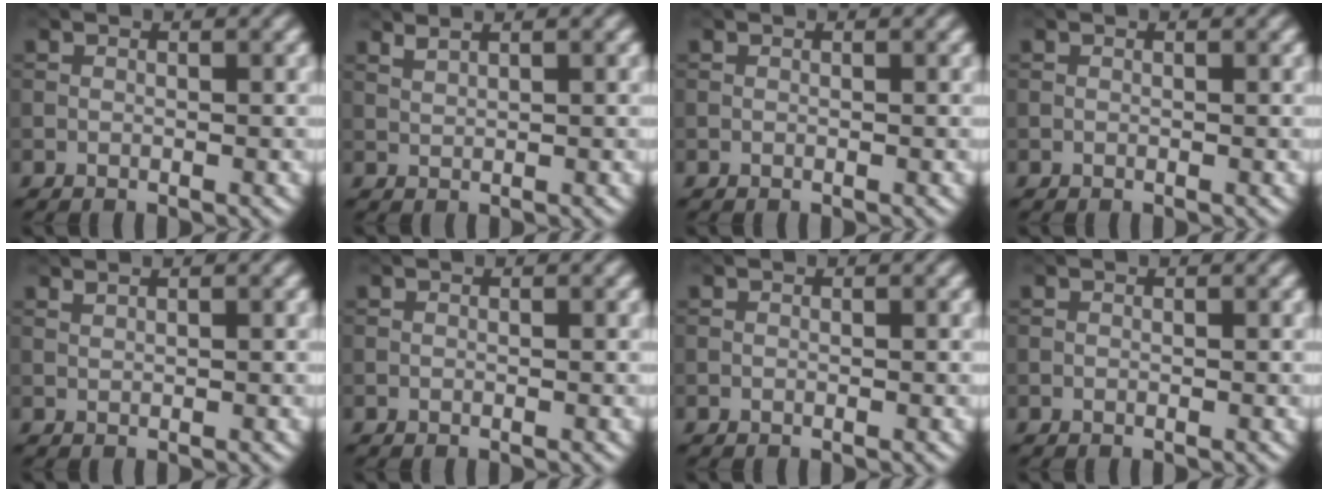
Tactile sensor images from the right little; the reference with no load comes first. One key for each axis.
{"total": 1.5, "fx": 1.2, "fy": 0.3, "fz": 0.7, "tx": -0.012, "ty": 0.000, "tz": 0.022}
{"total": 0.0}
{"total": 0.0}
{"total": 0.7, "fx": 0.7, "fy": 0.1, "fz": 0.3, "tx": -0.007, "ty": 0.000, "tz": 0.013}
{"total": 0.0}
{"total": 0.0}
{"total": 0.0}